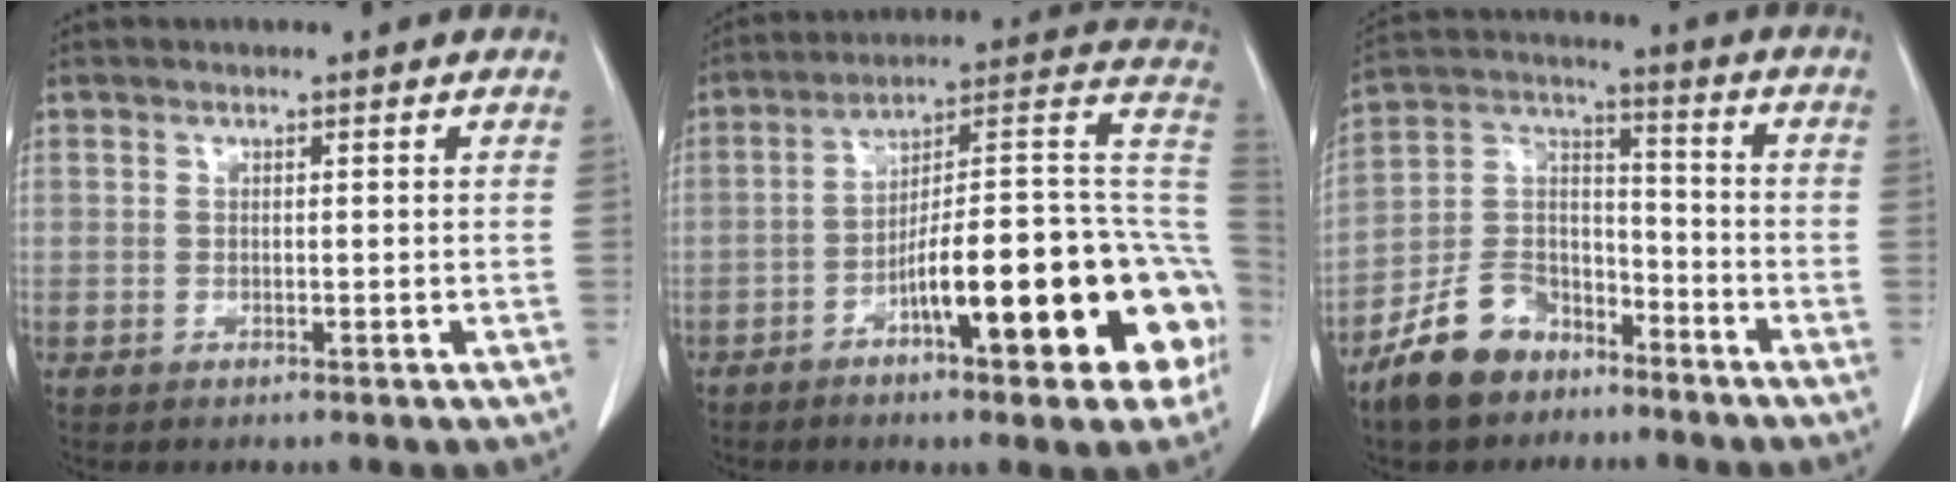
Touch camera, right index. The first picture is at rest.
{"total": 22.8, "force": [-8.4, 4.1, 20.8], "torque": [-0.218, 0.037, -0.119]}
{"total": 11.7, "force": [-8.3, 6.7, 4.6], "torque": [-0.102, 0.022, -0.155]}